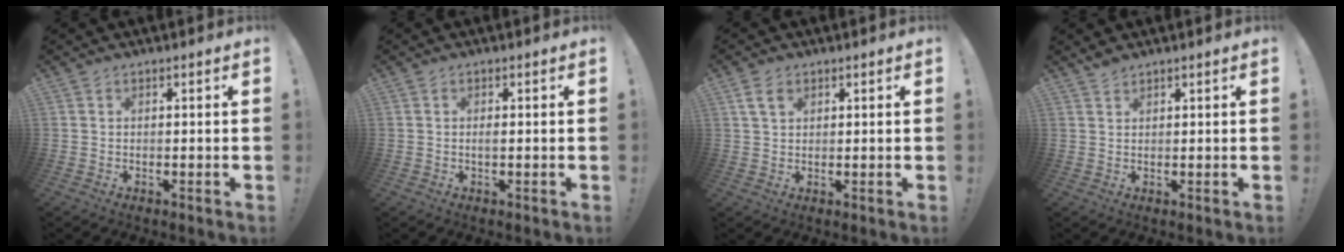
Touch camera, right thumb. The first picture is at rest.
{"total": 0.9, "force": [-0.2, 0.1, 0.9], "torque": [-0.013, -0.002, -0.005]}
{"total": 4.2, "force": [2.0, 2.6, 2.6], "torque": [-0.042, 0.001, 0.038]}
{"total": 1.6, "force": [1.5, 0.4, 0.5], "torque": [-0.003, -0.007, 0.027]}